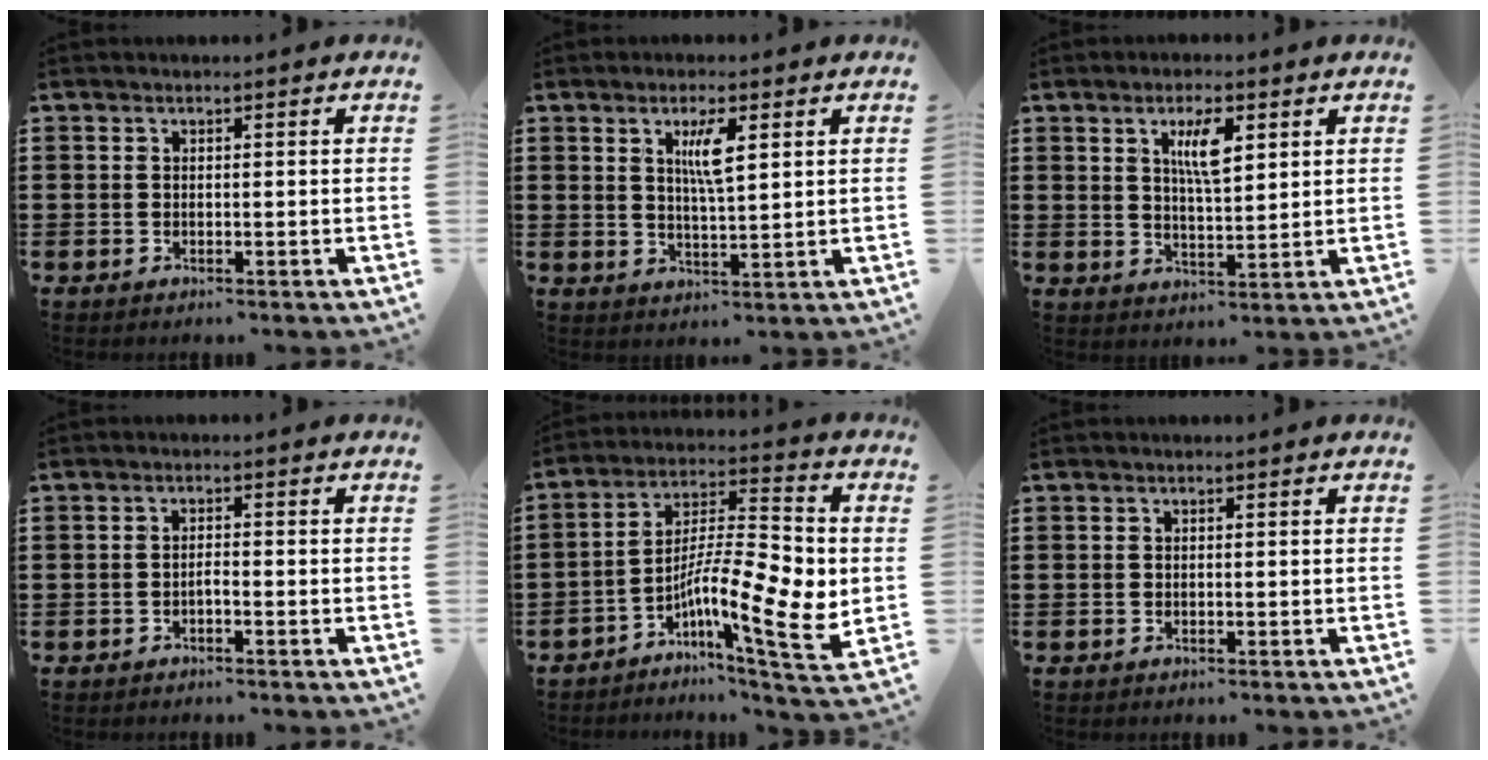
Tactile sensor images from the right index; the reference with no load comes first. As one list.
[{"total": 4.5, "force": [1.8, 1.0, 4.0], "torque": [-0.076, 0.005, 0.026]}, {"total": 5.5, "force": [2.4, 1.8, 4.7], "torque": [-0.091, 0.005, 0.037]}, {"total": 1.0, "force": [-0.6, 0.1, 0.7], "torque": [-0.015, -0.002, -0.012]}, {"total": 11.9, "force": [-2.2, 2.7, 11.4], "torque": [-0.198, -0.030, -0.044]}, {"total": 0.0}]